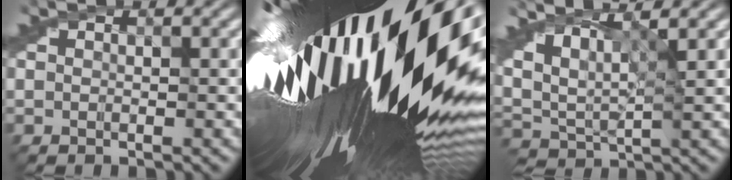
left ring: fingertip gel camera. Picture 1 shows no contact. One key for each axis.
{"total": 22.5, "fx": 2.3, "fy": 8.6, "fz": 20.7, "tx": -0.336, "ty": -0.053, "tz": 0.034}
{"total": 6.3, "fx": 4.3, "fy": 2.0, "fz": 4.2, "tx": -0.093, "ty": 0.012, "tz": 0.071}